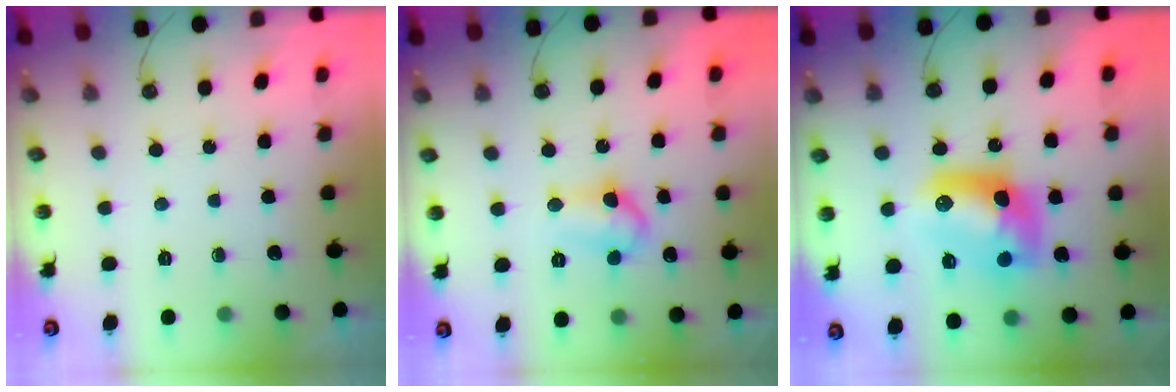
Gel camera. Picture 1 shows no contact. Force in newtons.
{"total": 9.1, "press": 9.0, "slide": 0.9}
{"total": 12.5, "press": 12.4, "slide": 1.1}